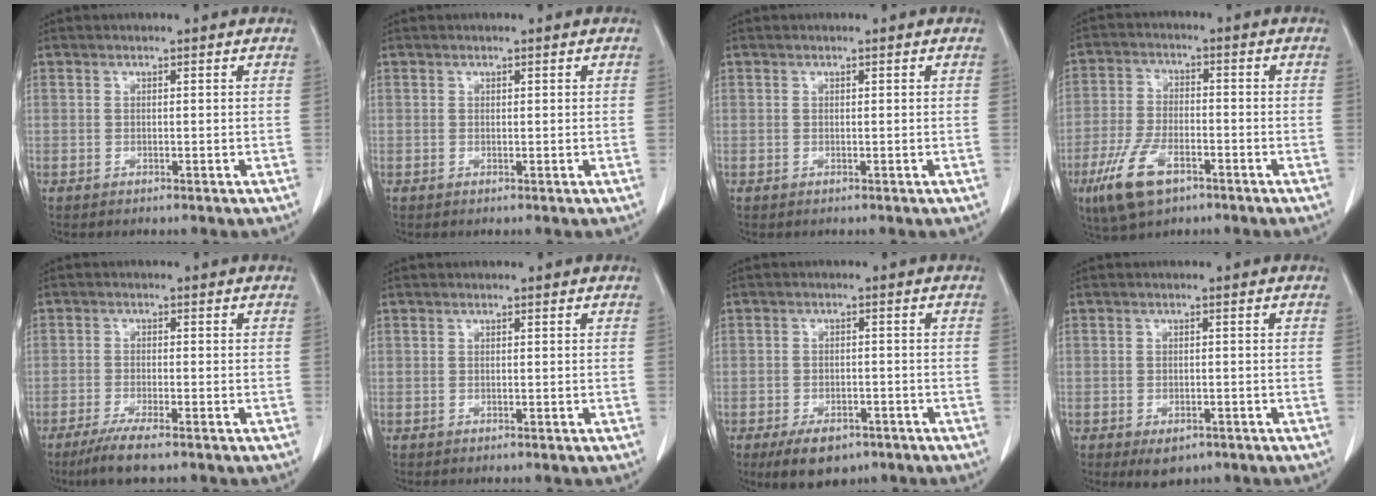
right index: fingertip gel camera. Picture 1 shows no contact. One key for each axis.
{"total": 0.0}
{"total": 0.0}
{"total": 9.2, "fx": -5.1, "fy": 4.0, "fz": 6.6, "tx": -0.146, "ty": -0.009, "tz": -0.090}
{"total": 5.5, "fx": -4.0, "fy": 0.3, "fz": 3.8, "tx": -0.074, "ty": -0.016, "tz": -0.069}
{"total": 0.0}
{"total": 6.7, "fx": -4.5, "fy": 3.5, "fz": 3.4, "tx": -0.057, "ty": -0.003, "tz": -0.066}
{"total": 3.6, "fx": -2.2, "fy": 2.0, "fz": 2.0, "tx": -0.027, "ty": -0.003, "tz": -0.021}